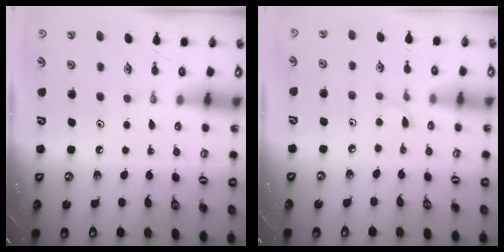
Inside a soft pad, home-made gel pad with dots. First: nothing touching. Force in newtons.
{"total": 2.2, "press": 2.2, "slide": 0.3}